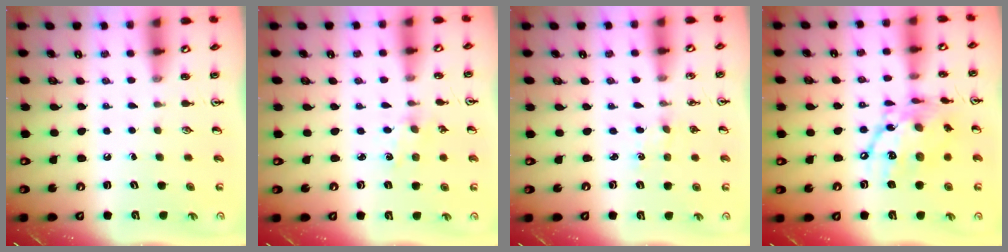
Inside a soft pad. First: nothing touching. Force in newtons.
{"total": 0.7, "press": 0.7, "slide": 0.2}
{"total": 0.0}
{"total": 15.4, "press": 15.3, "slide": 1.5}